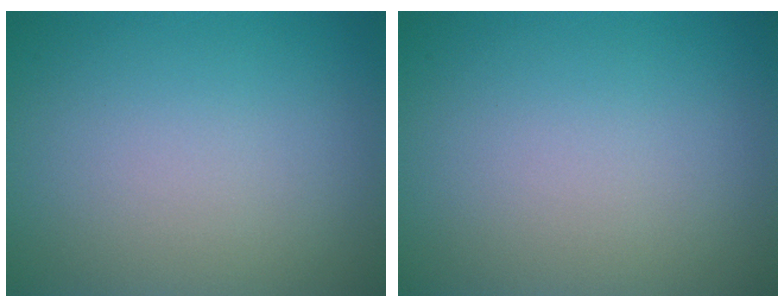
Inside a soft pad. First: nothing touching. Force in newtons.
{"total": 0.0}